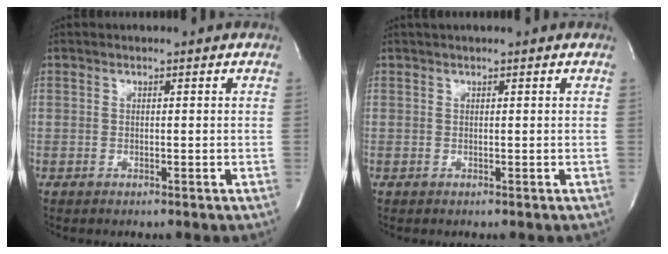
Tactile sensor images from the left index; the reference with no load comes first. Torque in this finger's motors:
{"motor_torque": [0.16, -0.13, 0.01, 0.04]}